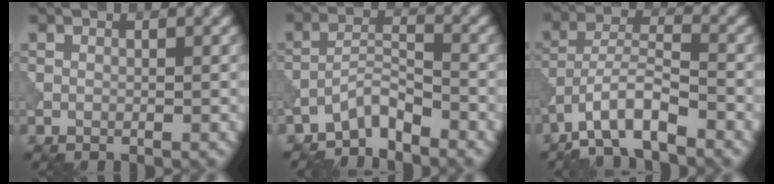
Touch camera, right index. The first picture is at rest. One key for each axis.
{"total": 3.4, "fx": -3.1, "fy": 0.7, "fz": 1.3, "tx": -0.020, "ty": 0.009, "tz": -0.066}
{"total": 5.4, "fx": -4.1, "fy": 1.3, "fz": 3.3, "tx": -0.057, "ty": 0.007, "tz": -0.081}